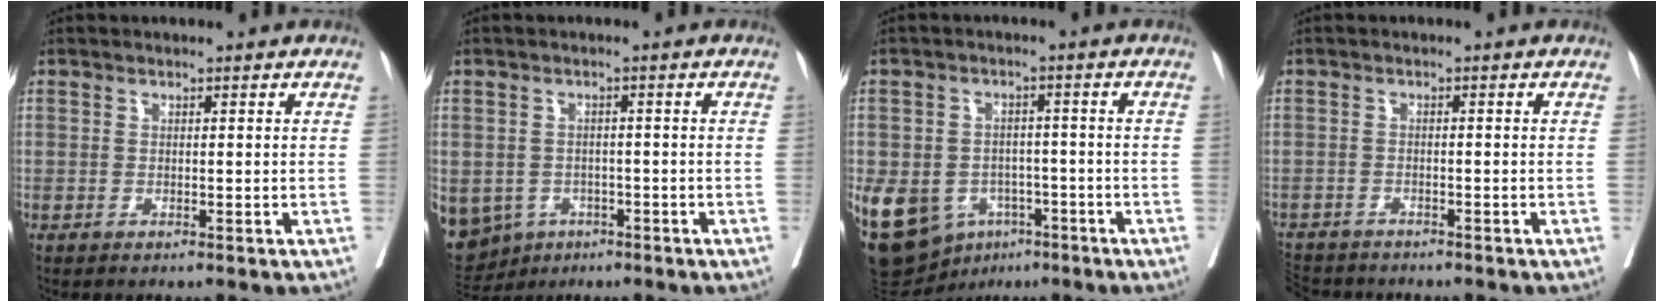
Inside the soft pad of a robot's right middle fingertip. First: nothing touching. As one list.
[{"total": 16.8, "force": [-7.0, 14.0, 6.0], "torque": [-0.193, 0.001, -0.085]}, {"total": 17.6, "force": [-7.7, 13.3, 8.6], "torque": [-0.210, 0.008, -0.107]}, {"total": 7.0, "force": [-6.2, 2.7, 1.7], "torque": [-0.035, -0.007, -0.098]}]